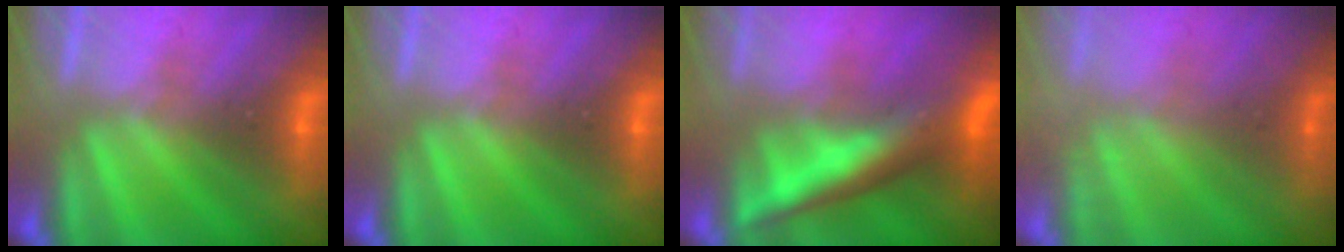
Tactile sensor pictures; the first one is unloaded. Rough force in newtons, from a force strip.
{"total": 0.0}
{"total": 6.4}
{"total": 2.4}